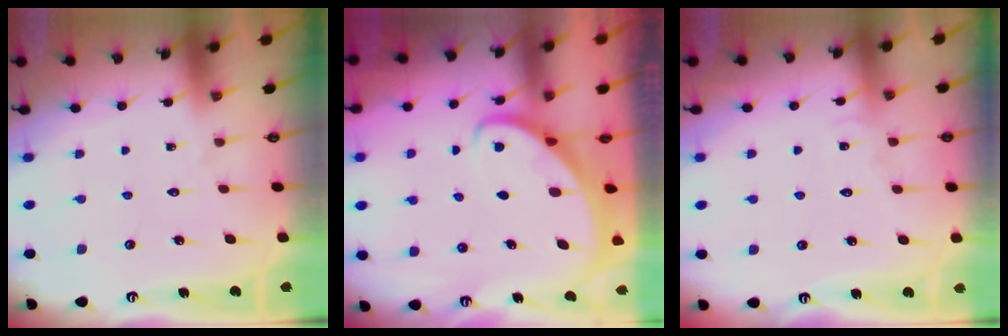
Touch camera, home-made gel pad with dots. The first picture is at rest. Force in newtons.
{"total": 2.6, "press": 2.6, "slide": 0.3}
{"total": 6.0, "press": 6.0, "slide": 0.6}